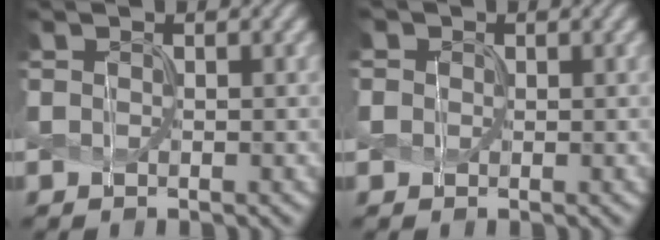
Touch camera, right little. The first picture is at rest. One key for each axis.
{"total": 2.2, "fx": 0.8, "fy": 1.9, "fz": 0.8, "tx": -0.013, "ty": 0.016, "tz": -0.004}